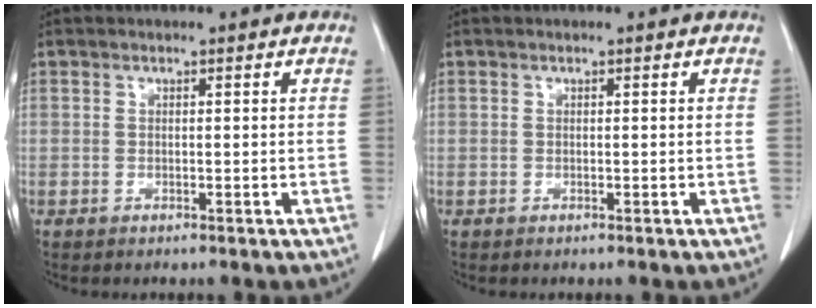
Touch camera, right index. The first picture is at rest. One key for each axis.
{"total": 0.0}